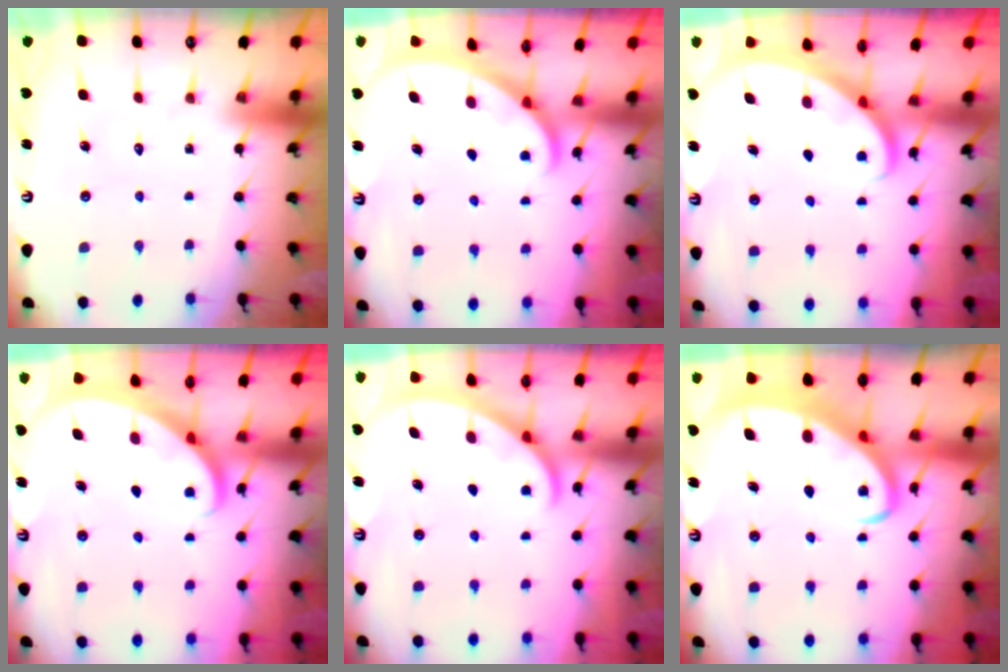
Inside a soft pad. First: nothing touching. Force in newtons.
{"total": 2.0, "press": 2.0, "slide": 0.1}
{"total": 2.8, "press": 2.8, "slide": 0.3}
{"total": 2.6, "press": 2.6, "slide": 0.3}
{"total": 3.4, "press": 3.4, "slide": 0.4}
{"total": 4.4, "press": 4.3, "slide": 0.4}